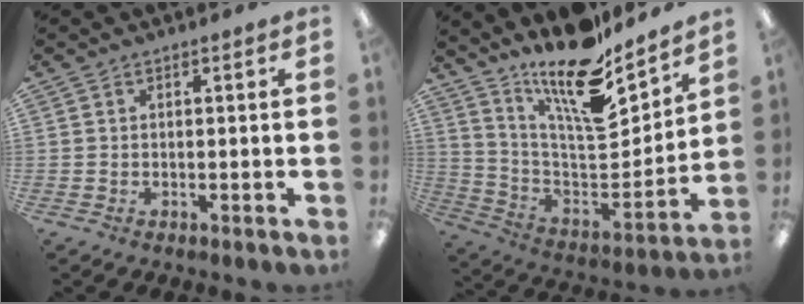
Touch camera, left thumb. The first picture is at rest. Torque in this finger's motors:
{"motor_torque": [0.65, 0.13, 0.93, -1.84, 0.10]}